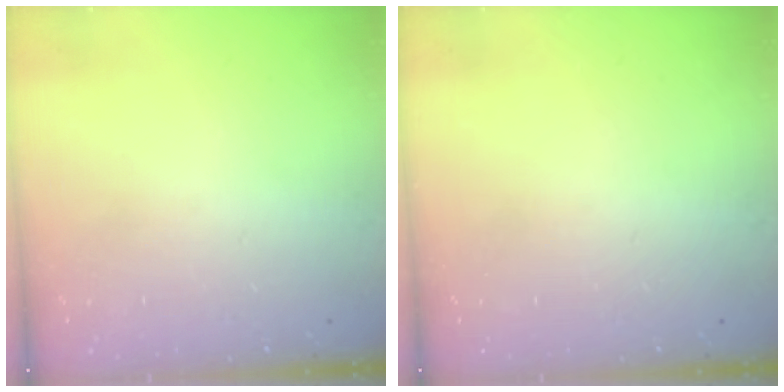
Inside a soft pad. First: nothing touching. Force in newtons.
{"total": 0.0}